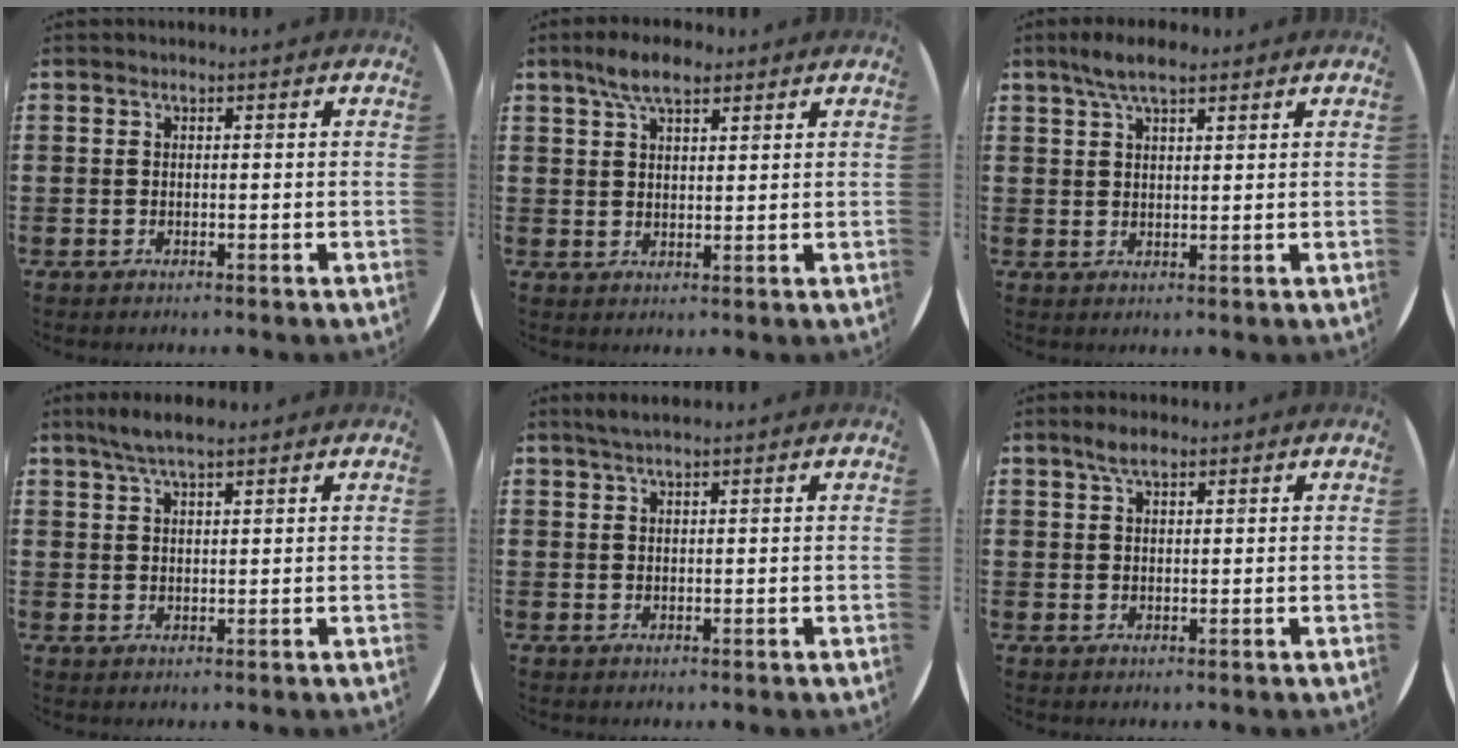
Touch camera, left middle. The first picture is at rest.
{"total": 5.4, "force": [3.9, 2.1, 3.2], "torque": [-0.062, 0.002, 0.068]}
{"total": 4.7, "force": [3.4, 1.4, 2.9], "torque": [-0.056, 0.005, 0.059]}
{"total": 3.8, "force": [3.0, 0.7, 2.2], "torque": [-0.050, 0.005, 0.054]}
{"total": 1.6, "force": [1.3, 0.1, 1.0], "torque": [-0.020, 0.003, 0.023]}
{"total": 2.9, "force": [2.0, 1.2, 1.8], "torque": [-0.030, 0.004, 0.034]}